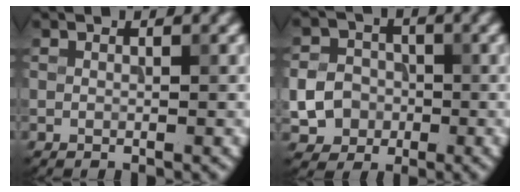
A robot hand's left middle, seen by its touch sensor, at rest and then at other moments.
{"total": 5.0, "force": [-1.2, 4.5, 1.8], "torque": [-0.015, 0.002, -0.038]}